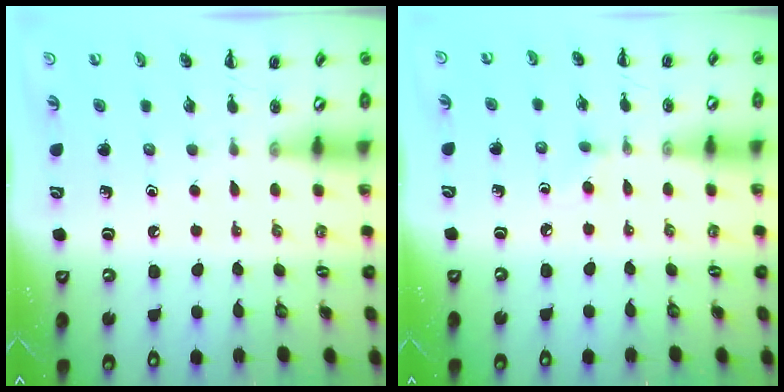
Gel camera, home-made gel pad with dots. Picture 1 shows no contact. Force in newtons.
{"total": 2.4, "press": 2.1, "slide": 1.0}